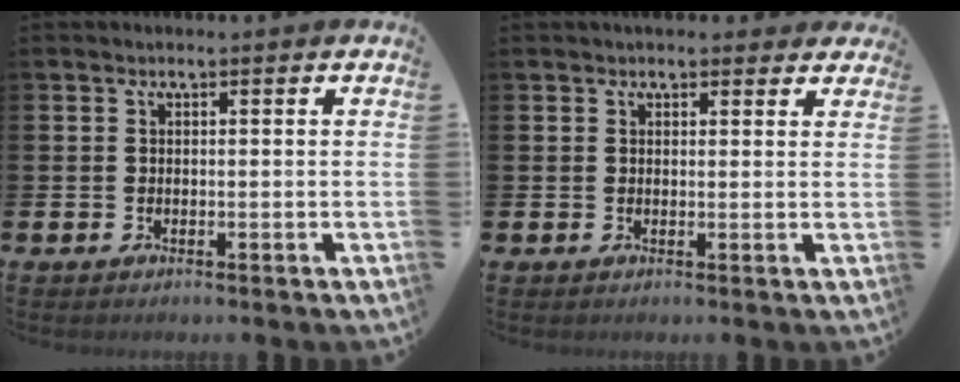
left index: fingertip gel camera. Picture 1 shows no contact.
{"total": 2.1, "force": [1.9, 0.8, 0.1], "torque": [0.008, -0.004, 0.032]}